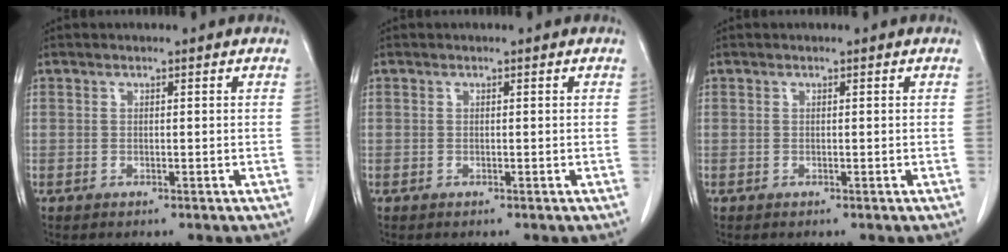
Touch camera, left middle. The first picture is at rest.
{"total": 0.0}
{"total": 0.0}